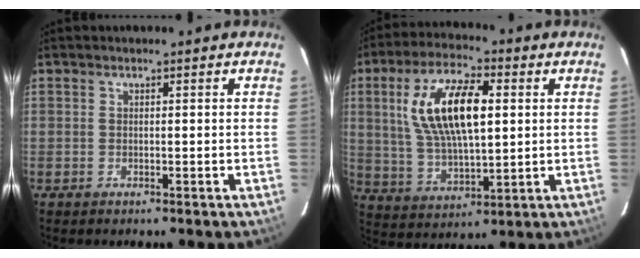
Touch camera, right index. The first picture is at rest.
{"total": 15.7, "force": [3.5, 6.2, 14.0], "torque": [-0.268, 0.012, 0.071]}